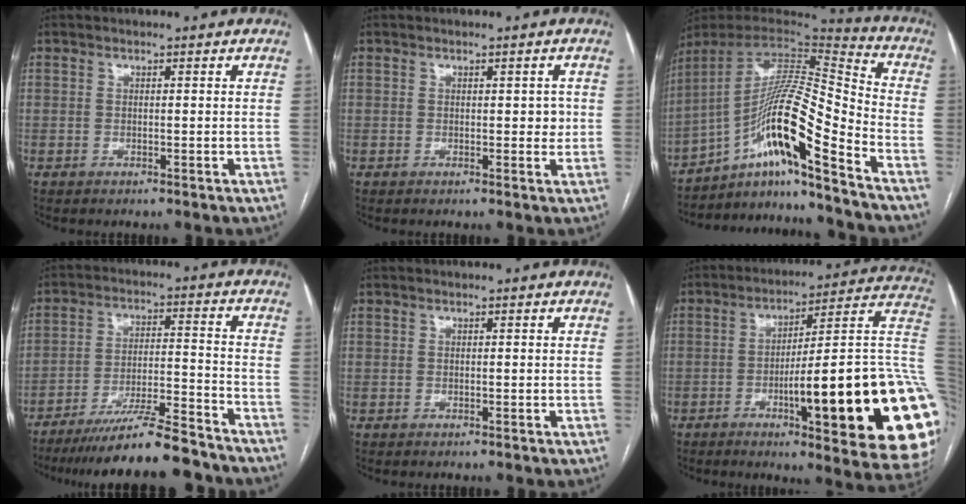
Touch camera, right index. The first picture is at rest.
{"total": 2.3, "force": [0.3, 1.2, 1.9], "torque": [-0.022, 0.007, 0.004]}
{"total": 17.1, "force": [-10.0, -0.2, 13.9], "torque": [-0.253, 0.015, -0.176]}
{"total": 14.8, "force": [-13.2, 0.5, 6.7], "torque": [-0.102, 0.001, -0.213]}
{"total": 0.0}
{"total": 30.5, "force": [-5.6, 3.9, 29.7], "torque": [-0.282, 0.006, -0.078]}